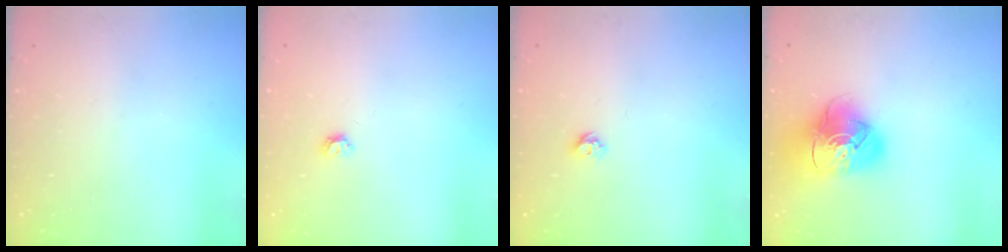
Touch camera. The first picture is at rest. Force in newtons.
{"total": 3.9, "press": 3.8, "slide": 0.7}
{"total": 5.3, "press": 5.3, "slide": 0.8}
{"total": 14.9, "press": 14.8, "slide": 1.9}